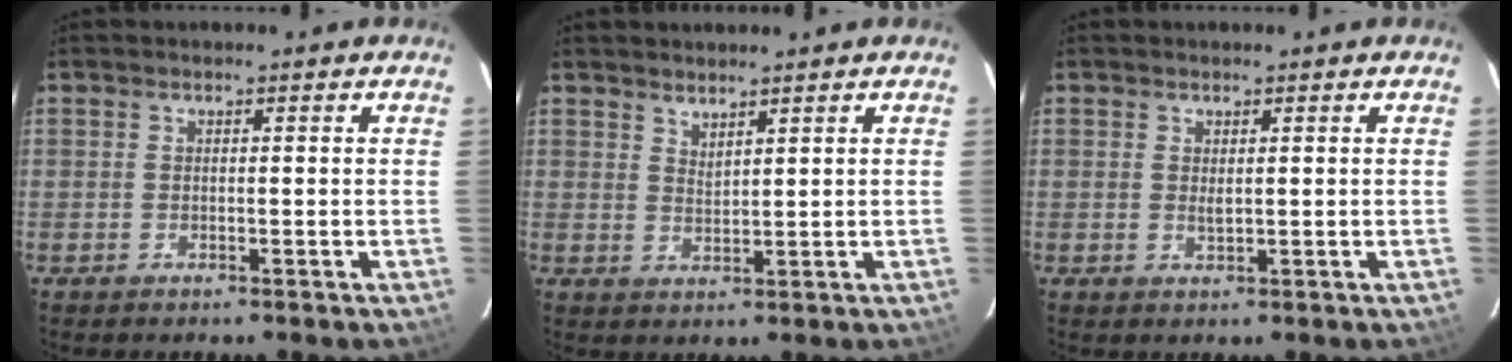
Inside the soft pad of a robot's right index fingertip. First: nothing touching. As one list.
[{"total": 2.3, "force": [2.2, 0.4, 0.8], "torque": [-0.012, 0.002, 0.039]}, {"total": 1.2, "force": [0.3, 0.6, 1.0], "torque": [-0.017, 0.000, 0.005]}]